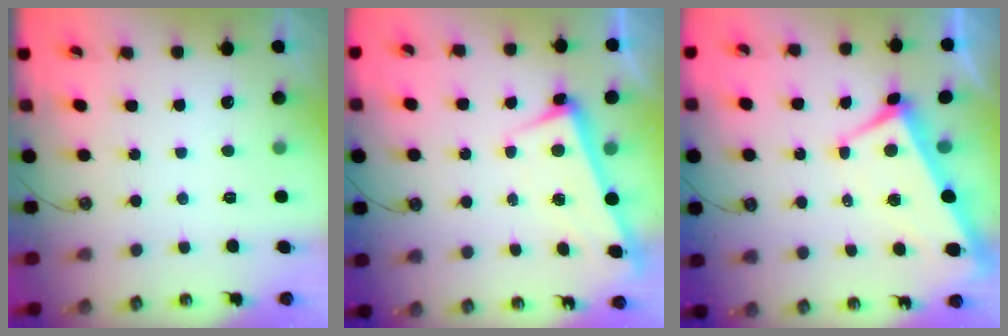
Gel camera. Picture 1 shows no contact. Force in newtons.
{"total": 2.6, "press": 2.5, "slide": 0.7}
{"total": 1.4, "press": 0.9, "slide": 1.0}